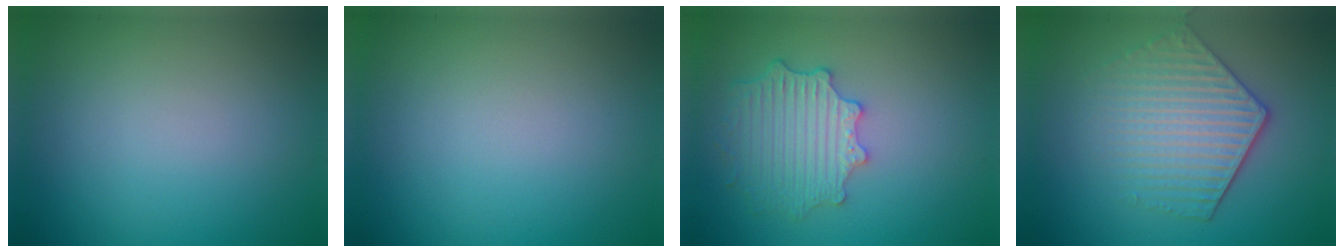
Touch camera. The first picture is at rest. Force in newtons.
{"total": 0.0}
{"total": 4.5, "press": 4.0, "slide": 2.1}
{"total": 4.4, "press": 3.7, "slide": 2.4}